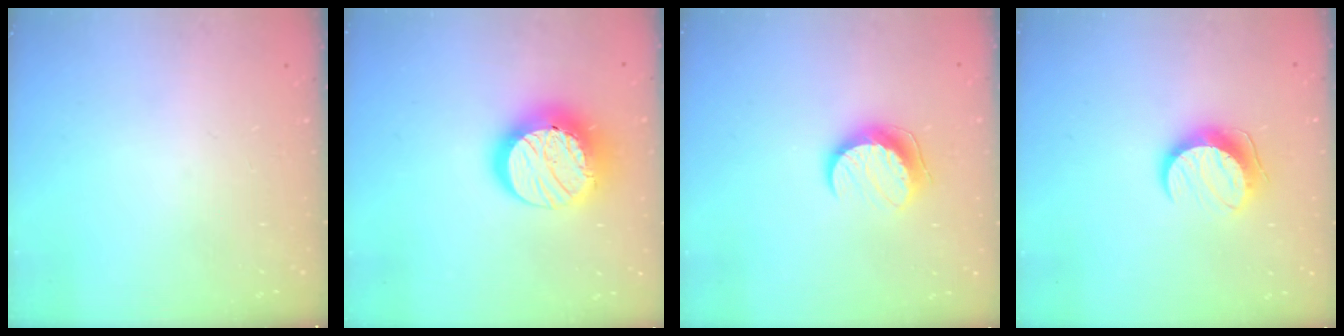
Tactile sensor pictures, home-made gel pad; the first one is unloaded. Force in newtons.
{"total": 18.5, "press": 18.4, "slide": 1.3}
{"total": 10.3, "press": 10.3, "slide": 0.7}
{"total": 10.1, "press": 10.1, "slide": 0.4}